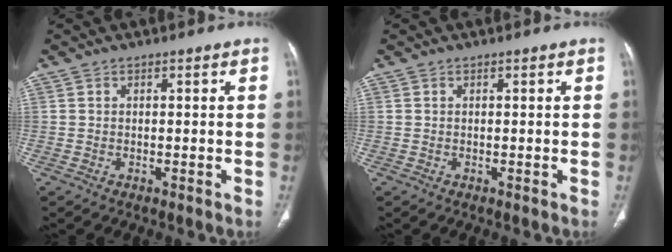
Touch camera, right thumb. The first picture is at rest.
{"total": 0.0}